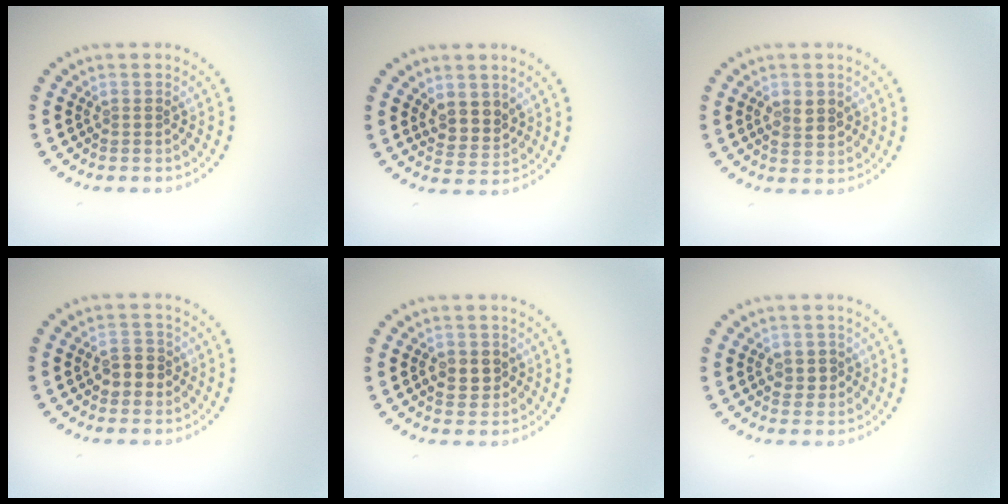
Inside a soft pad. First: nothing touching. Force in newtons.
{"total": 2.7, "press": 2.3, "slide": 1.3}
{"total": 2.4, "press": 2.4, "slide": 0.2}
{"total": 2.5, "press": 2.5, "slide": 0.4}
{"total": 2.4, "press": 2.4, "slide": 0.3}
{"total": 1.7, "press": 1.6, "slide": 0.2}